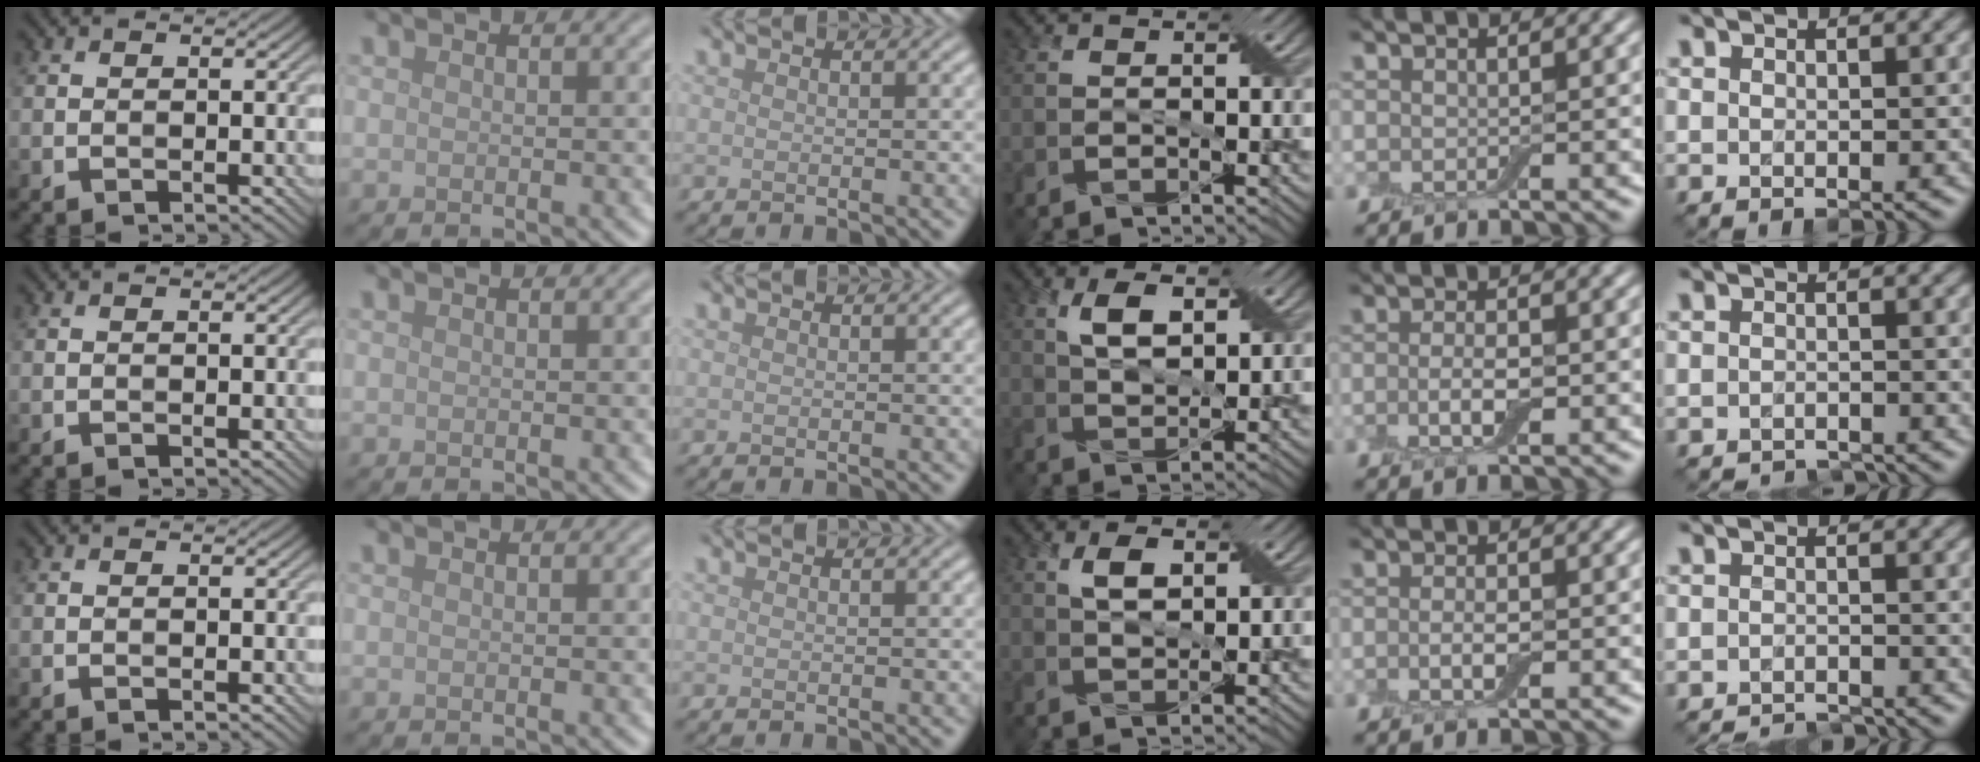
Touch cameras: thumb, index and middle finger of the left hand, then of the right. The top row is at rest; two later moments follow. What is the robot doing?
{"motion": "fold", "object": "apron"}